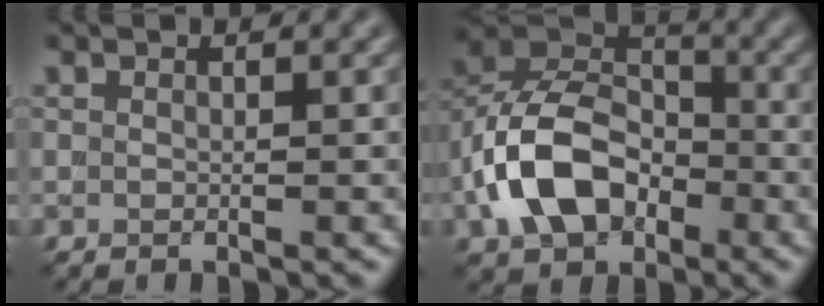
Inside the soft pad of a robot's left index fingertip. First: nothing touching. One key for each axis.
{"total": 9.1, "fx": -3.2, "fy": 6.1, "fz": 5.9, "tx": -0.108, "ty": 0.016, "tz": -0.074}